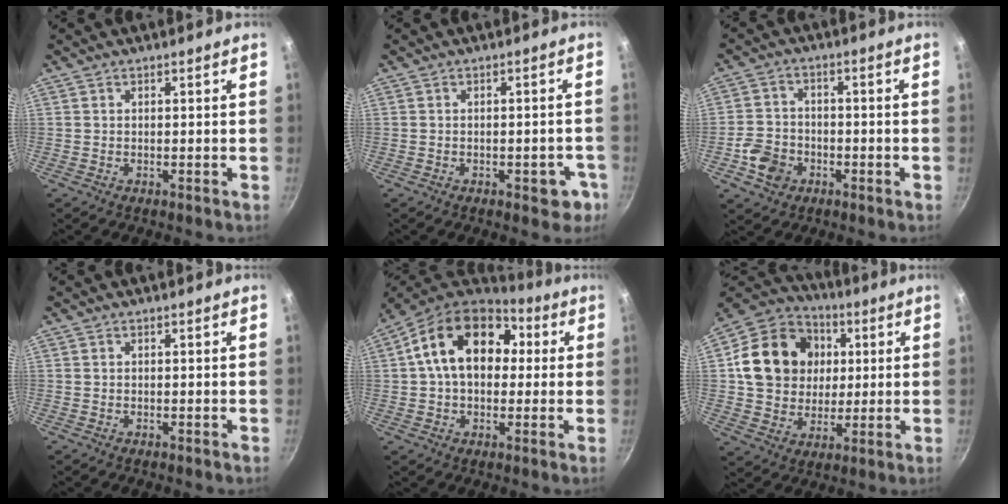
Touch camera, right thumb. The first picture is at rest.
{"total": 4.8, "force": [-2.2, 2.5, 3.5], "torque": [-0.017, 0.017, -0.020]}
{"total": 7.2, "force": [-2.9, 5.8, 3.1], "torque": [-0.047, 0.025, -0.057]}
{"total": 0.0}
{"total": 18.3, "force": [3.5, 12.8, 12.6], "torque": [-0.179, 0.030, 0.041]}
{"total": 18.5, "force": [3.2, 15.7, 9.2], "torque": [-0.142, 0.016, 0.053]}